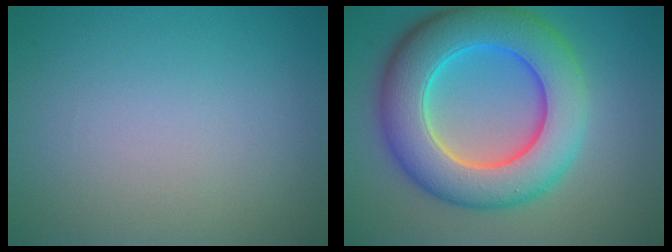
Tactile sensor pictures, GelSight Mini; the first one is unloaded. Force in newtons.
{"total": 10.8, "press": 10.7, "slide": 0.7}